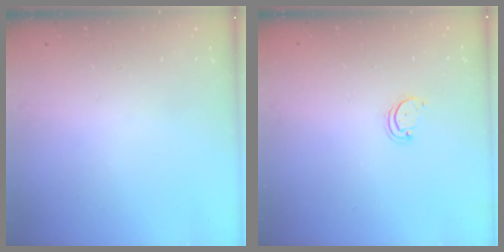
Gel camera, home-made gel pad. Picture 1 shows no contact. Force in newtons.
{"total": 2.2, "press": 2.2, "slide": 0.2}